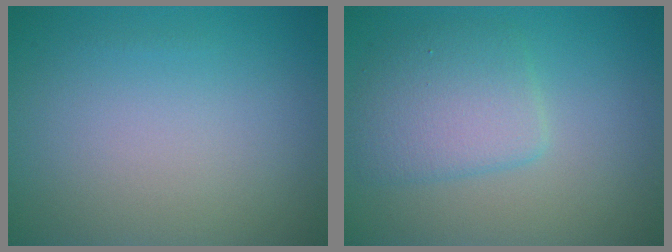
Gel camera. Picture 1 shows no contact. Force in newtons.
{"total": 3.8, "press": 3.8, "slide": 0.2}